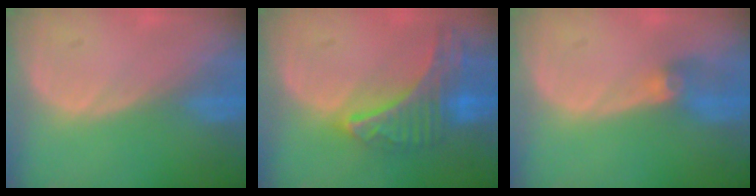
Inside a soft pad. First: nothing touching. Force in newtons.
{"total": 9.2, "press": 8.0, "slide": 4.4}
{"total": 2.9, "press": 2.6, "slide": 1.4}